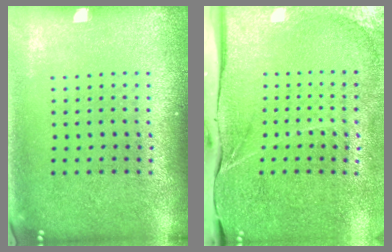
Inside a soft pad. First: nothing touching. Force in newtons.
{"total": 4.4, "press": 3.6, "slide": 2.5}